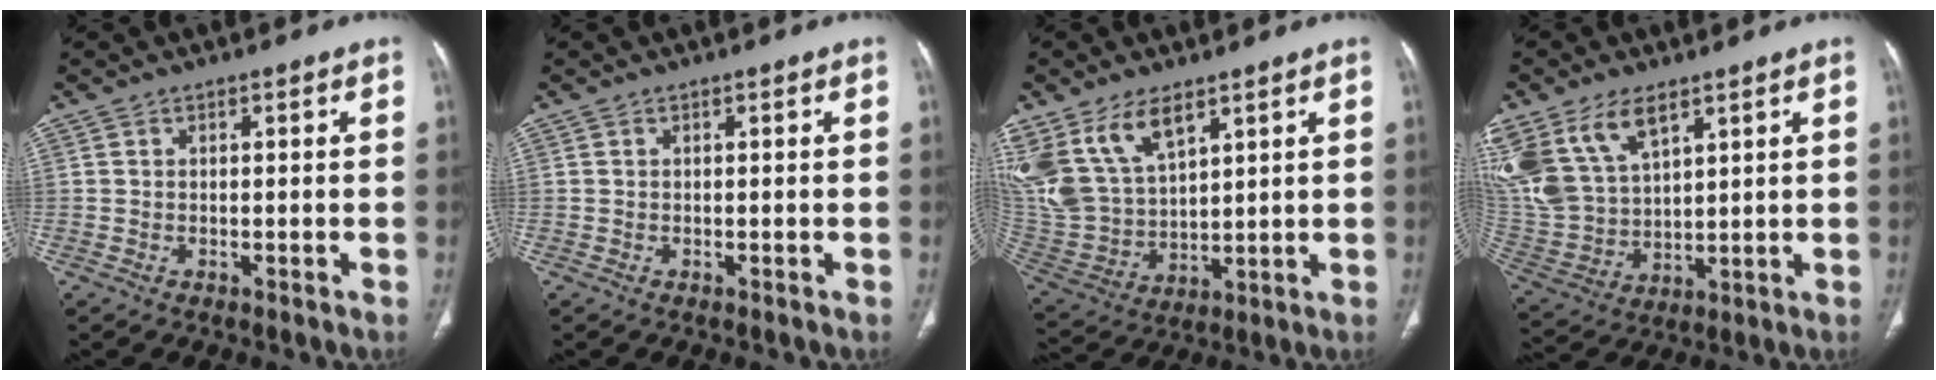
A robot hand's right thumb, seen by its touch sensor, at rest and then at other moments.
{"total": 0.0}
{"total": 16.2, "force": [9.2, 8.7, 10.1], "torque": [-0.203, -0.031, 0.203]}
{"total": 18.1, "force": [9.6, 10.4, 11.3], "torque": [-0.246, -0.018, 0.203]}